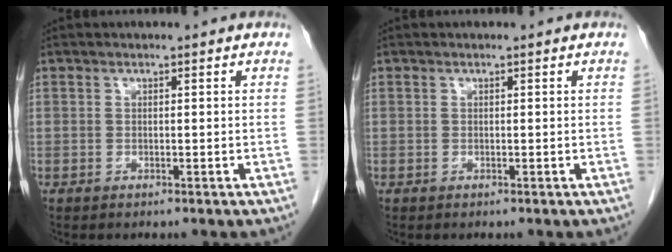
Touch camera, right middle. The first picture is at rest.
{"total": 0.0}